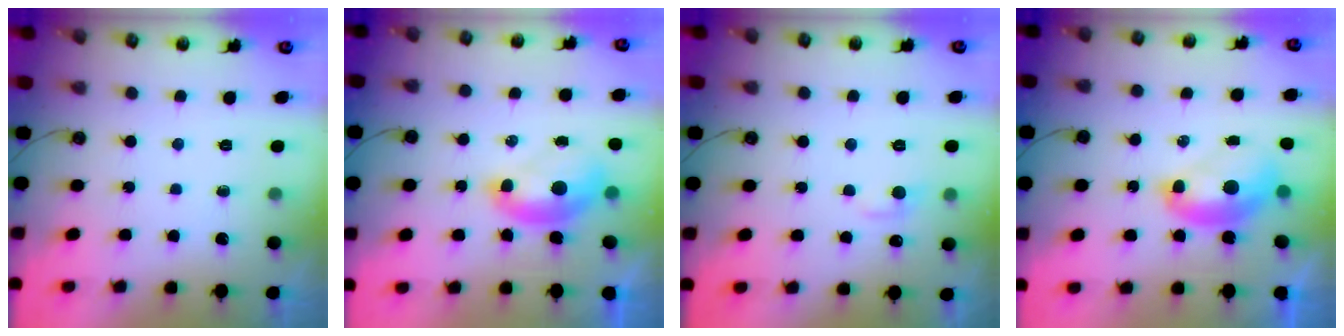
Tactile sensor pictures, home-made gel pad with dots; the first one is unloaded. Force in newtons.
{"total": 2.3, "press": 2.3, "slide": 0.6}
{"total": 1.1, "press": 0.8, "slide": 0.8}
{"total": 3.3, "press": 3.3, "slide": 0.2}